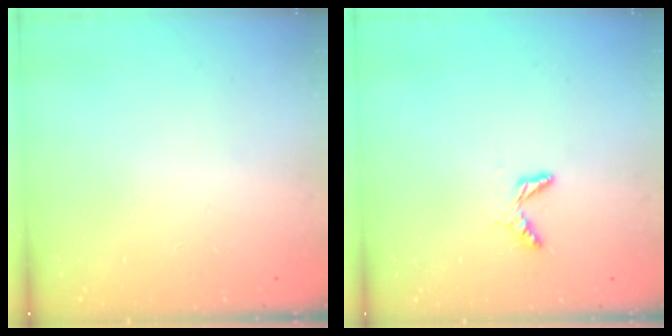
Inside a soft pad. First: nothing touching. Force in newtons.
{"total": 4.6, "press": 4.6, "slide": 0.5}